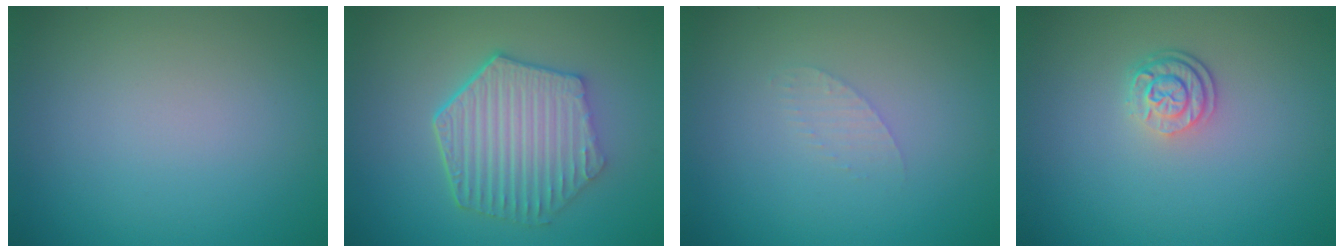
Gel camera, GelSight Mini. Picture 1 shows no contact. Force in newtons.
{"total": 6.5, "press": 4.9, "slide": 4.3}
{"total": 1.0, "press": 1.0, "slide": 0.1}
{"total": 2.6, "press": 1.9, "slide": 1.7}